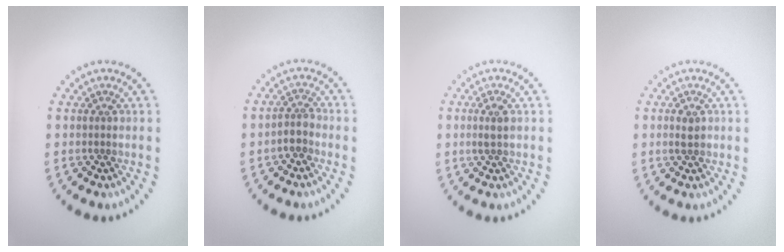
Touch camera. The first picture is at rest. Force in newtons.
{"total": 1.8, "press": 1.4, "slide": 1.1}
{"total": 1.4, "press": 1.3, "slide": 0.5}
{"total": 1.2, "press": 1.2, "slide": 0.1}